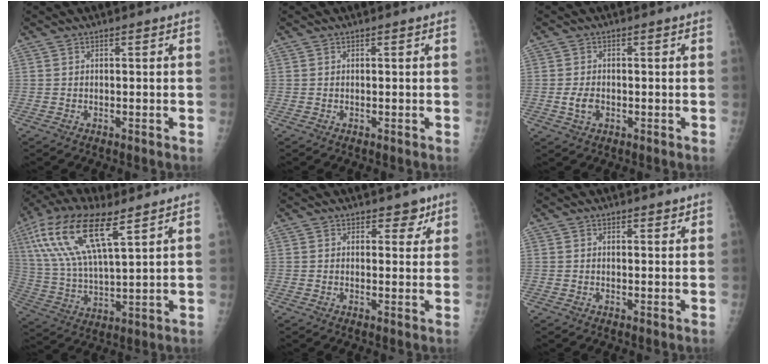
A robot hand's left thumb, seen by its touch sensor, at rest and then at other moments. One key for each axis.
{"total": 0.0}
{"total": 3.1, "fx": -0.7, "fy": 2.1, "fz": 2.1, "tx": -0.037, "ty": 0.001, "tz": -0.012}
{"total": 17.4, "fx": 8.8, "fy": 5.7, "fz": 13.9, "tx": -0.282, "ty": -0.018, "tz": 0.170}
{"total": 3.5, "fx": 2.3, "fy": 2.3, "fz": 1.3, "tx": 0.014, "ty": -0.011, "tz": 0.027}
{"total": 1.3, "fx": 1.0, "fy": 0.7, "fz": 0.4, "tx": 0.007, "ty": -0.007, "tz": 0.011}